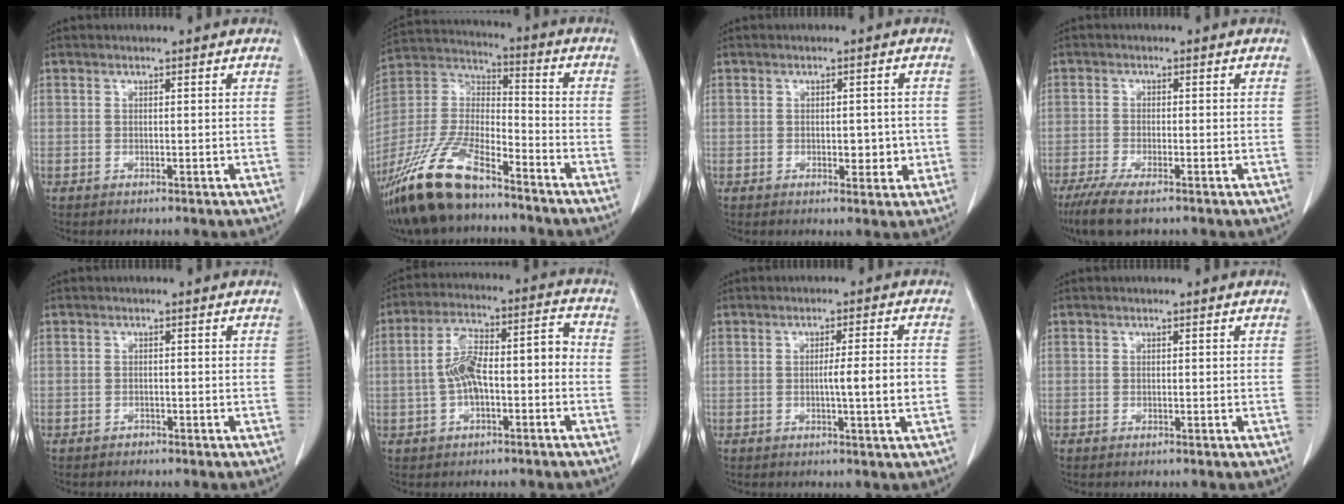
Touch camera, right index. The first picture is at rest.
{"total": 18.5, "force": [-13.7, 5.5, 11.1], "torque": [-0.252, -0.012, -0.259]}
{"total": 3.4, "force": [-0.6, 1.8, 2.8], "torque": [-0.031, 0.001, -0.002]}
{"total": 6.5, "force": [-4.5, 1.3, 4.5], "torque": [-0.083, -0.017, -0.074]}
{"total": 0.6, "force": [-0.6, 0.3, 0.0], "torque": [-0.003, 0.001, -0.011]}
{"total": 9.9, "force": [-1.7, 3.8, 9.0], "torque": [-0.170, 0.048, -0.024]}
{"total": 4.9, "force": [-0.6, -0.5, 4.9], "torque": [-0.074, -0.003, -0.010]}
{"total": 0.0}